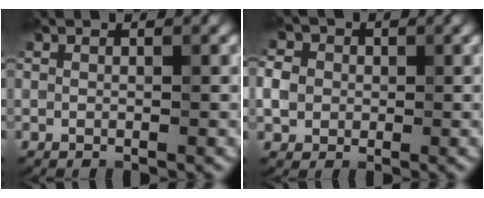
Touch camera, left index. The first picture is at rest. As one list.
[{"total": 3.1, "force": [0.1, 2.8, 1.3], "torque": [-0.026, 0.006, -0.001]}]